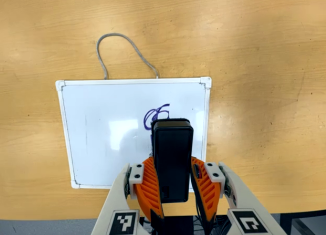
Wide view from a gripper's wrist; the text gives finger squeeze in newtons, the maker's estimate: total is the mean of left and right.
{"total": 8.2, "left": 6.7, "right": 9.6}